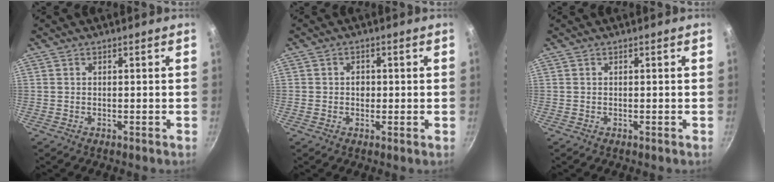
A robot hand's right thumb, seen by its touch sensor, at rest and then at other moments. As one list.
[{"total": 2.0, "force": [0.0, 1.8, 1.0], "torque": [-0.002, 0.003, -0.003]}, {"total": 0.0}]